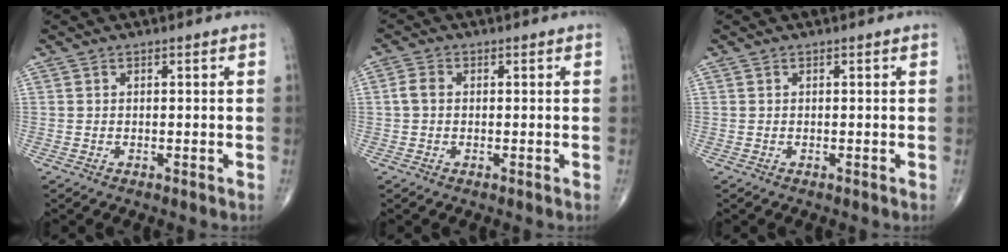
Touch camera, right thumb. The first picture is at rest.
{"total": 2.4, "force": [0.0, 1.8, 1.7], "torque": [-0.035, 0.006, -0.003]}
{"total": 0.0}